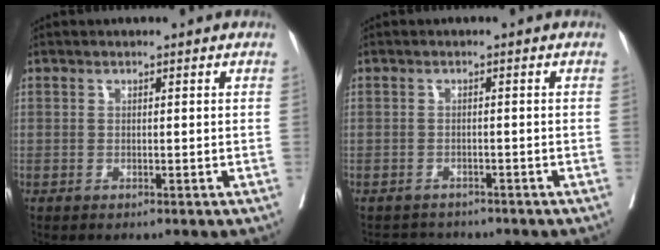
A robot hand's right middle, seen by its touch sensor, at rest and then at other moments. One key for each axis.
{"total": 3.4, "fx": -3.2, "fy": 1.3, "fz": -0.2, "tx": 0.001, "ty": -0.004, "tz": -0.049}